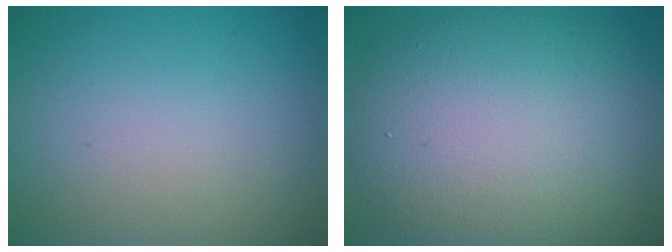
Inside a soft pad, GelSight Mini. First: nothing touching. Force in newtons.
{"total": 11.8, "press": 11.7, "slide": 1.1}